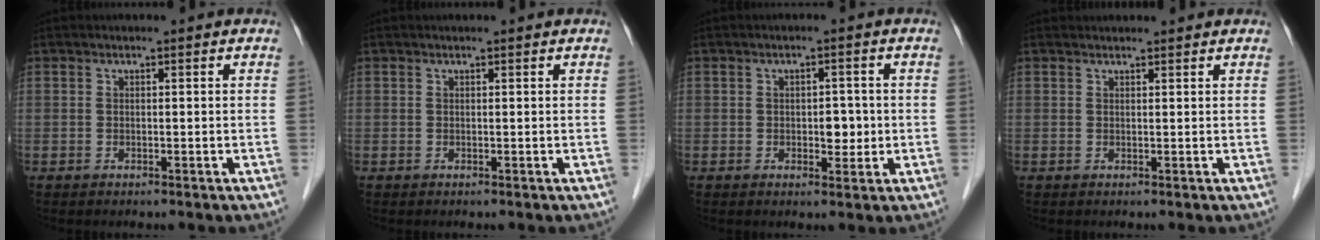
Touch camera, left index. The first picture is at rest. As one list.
[{"total": 0.9, "force": [0.9, 0.0, 0.2], "torque": [-0.008, 0.008, 0.010]}, {"total": 2.8, "force": [-0.2, 1.6, 2.2], "torque": [-0.027, 0.002, 0.000]}, {"total": 3.0, "force": [3.0, 0.3, 0.4], "torque": [-0.010, 0.025, 0.038]}]